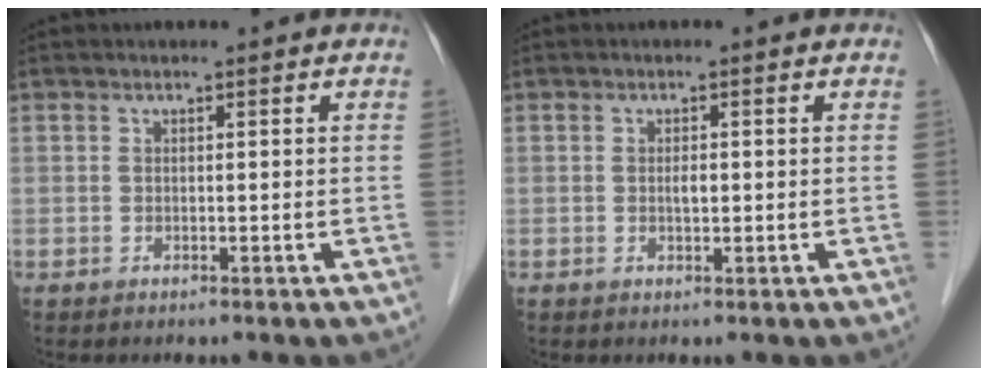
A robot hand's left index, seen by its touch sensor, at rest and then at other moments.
{"total": 1.2, "force": [0.0, 0.5, 1.1], "torque": [-0.020, 0.001, 0.000]}